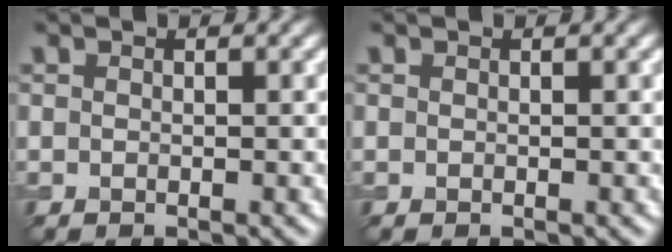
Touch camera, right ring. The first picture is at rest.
{"total": 0.0}